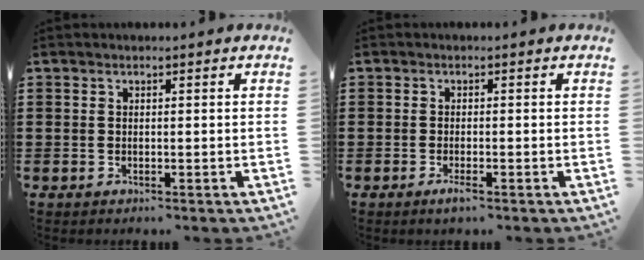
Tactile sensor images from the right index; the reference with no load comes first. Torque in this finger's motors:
{"motor_torque": [0.68, 0.78, 0.20, 0.09]}